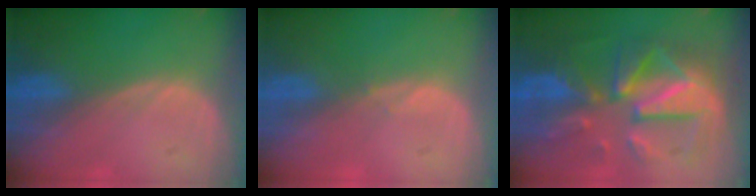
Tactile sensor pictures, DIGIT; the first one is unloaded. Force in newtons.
{"total": 0.5, "press": 0.5, "slide": 0.2}
{"total": 12.4, "press": 12.3, "slide": 1.1}